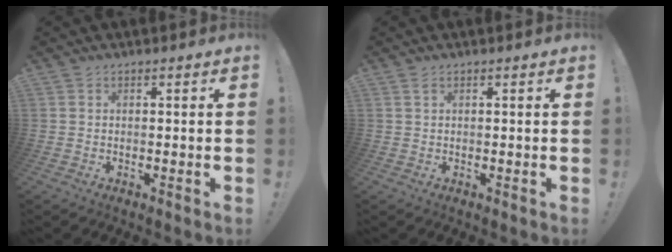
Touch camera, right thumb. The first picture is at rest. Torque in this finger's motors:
{"motor_torque": [-0.10, -0.04, -0.19, 0.03, 0.08]}